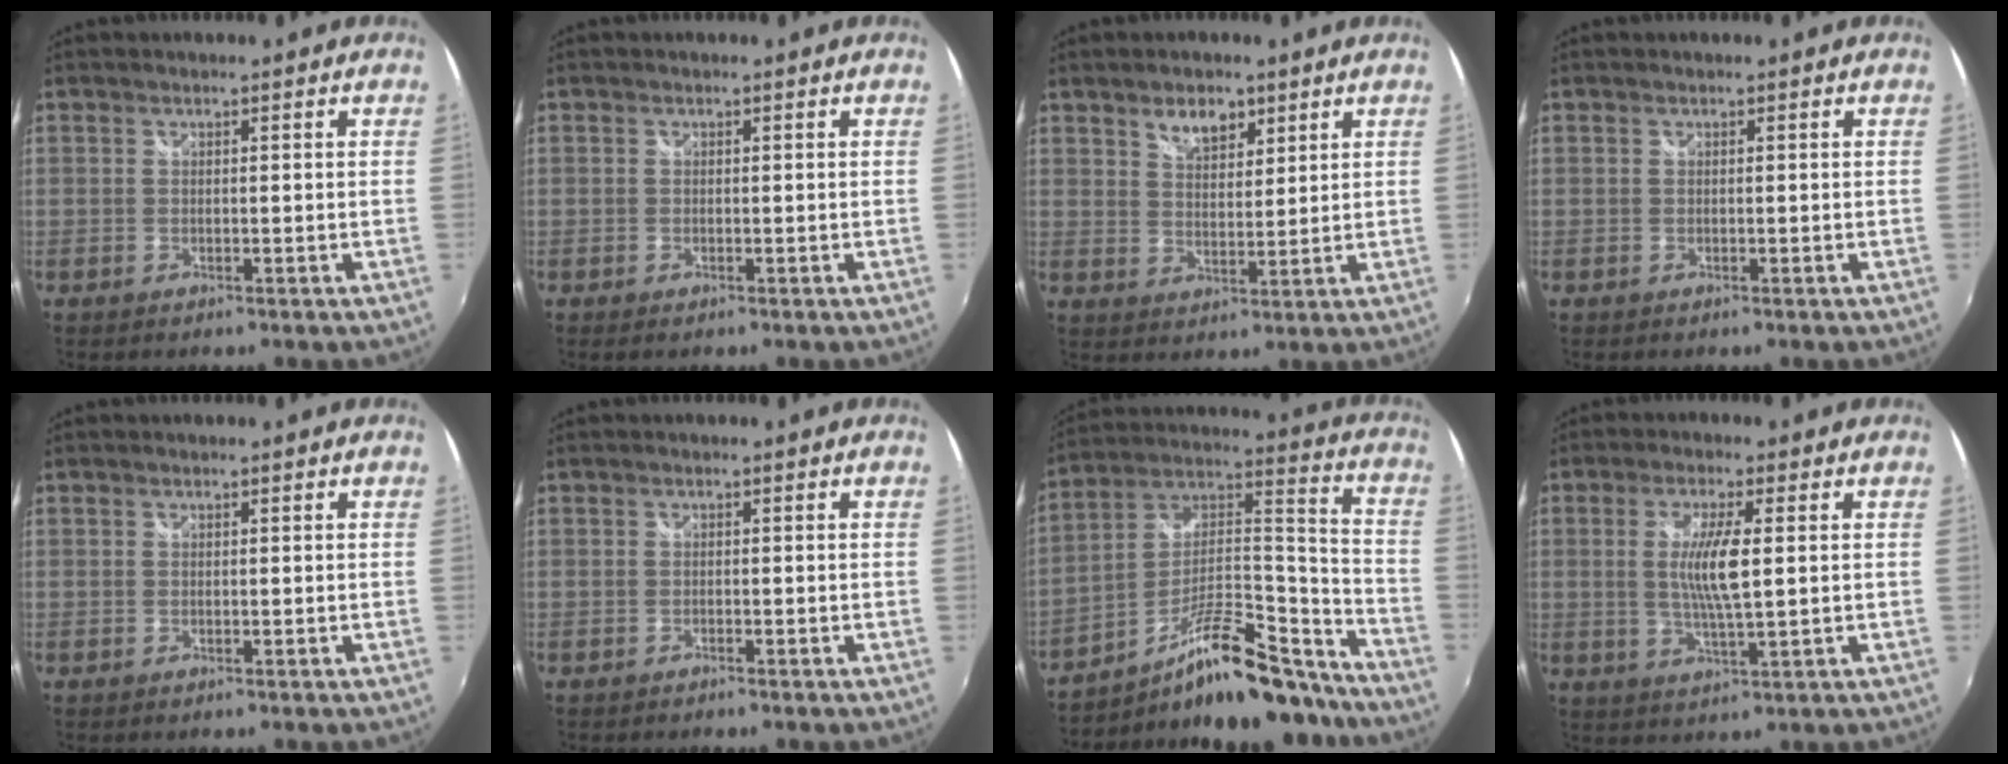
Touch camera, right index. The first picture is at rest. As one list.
[{"total": 0.0}, {"total": 5.7, "force": [3.7, 3.0, 3.1], "torque": [-0.042, 0.006, 0.066]}, {"total": 0.0}, {"total": 0.0}, {"total": 0.8, "force": [-0.7, 0.1, 0.3], "torque": [-0.008, -0.002, -0.013]}, {"total": 21.1, "force": [-16.1, 5.8, 12.4], "torque": [-0.192, 0.032, -0.243]}, {"total": 7.1, "force": [0.6, 0.9, 7.0], "torque": [-0.133, -0.006, 0.013]}]